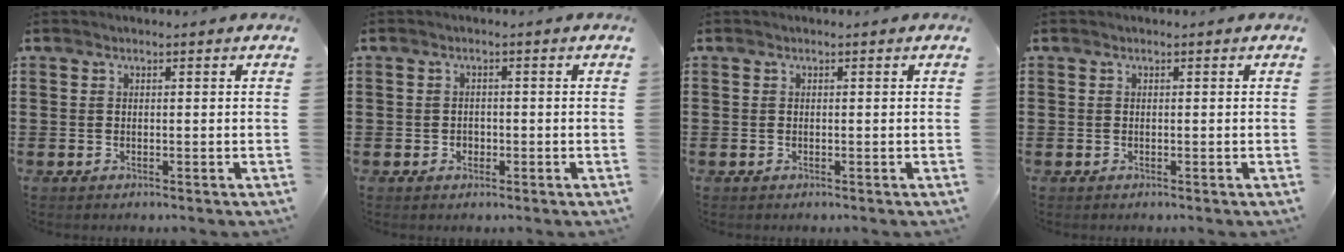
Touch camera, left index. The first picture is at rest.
{"total": 1.1, "force": [-0.4, 0.9, 0.2], "torque": [-0.008, 0.004, -0.011]}
{"total": 0.0}
{"total": 0.0}